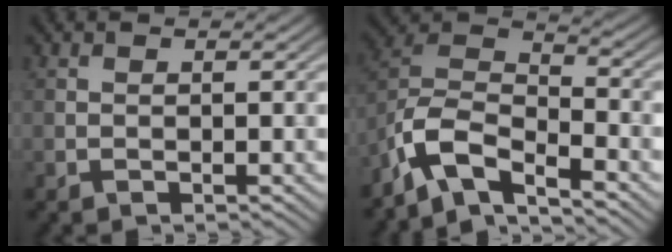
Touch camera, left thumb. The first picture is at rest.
{"total": 9.2, "force": [-6.7, 3.2, 5.4], "torque": [-0.111, -0.002, -0.153]}